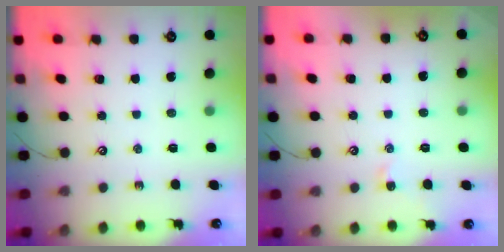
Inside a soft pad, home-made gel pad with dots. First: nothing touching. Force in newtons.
{"total": 0.5, "press": 0.4, "slide": 0.4}